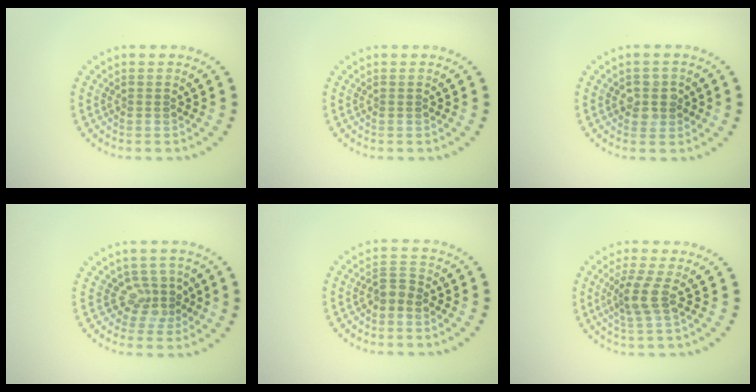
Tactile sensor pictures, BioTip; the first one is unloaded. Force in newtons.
{"total": 0.0}
{"total": 2.3, "press": 2.1, "slide": 0.8}
{"total": 2.7, "press": 2.0, "slide": 1.8}
{"total": 1.8, "press": 1.5, "slide": 0.9}
{"total": 2.6, "press": 1.9, "slide": 1.7}